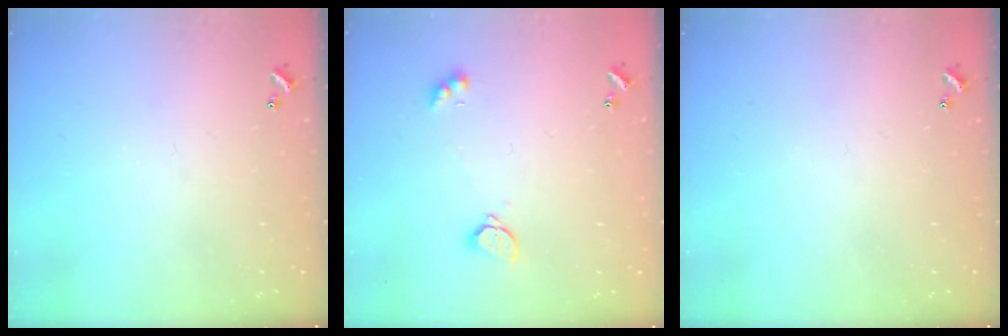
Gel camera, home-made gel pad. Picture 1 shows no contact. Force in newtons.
{"total": 2.1, "press": 2.1, "slide": 0.5}
{"total": 0.0}